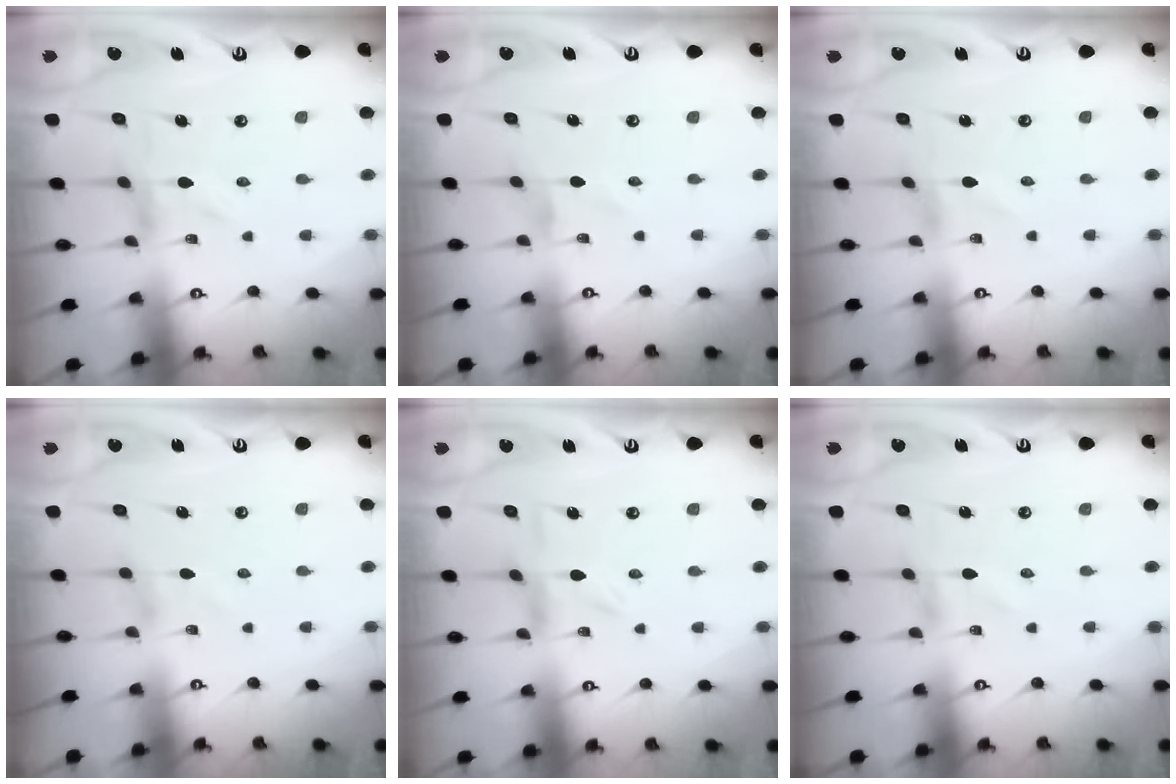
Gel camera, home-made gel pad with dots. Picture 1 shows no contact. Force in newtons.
{"total": 0.5, "press": 0.5, "slide": 0.2}
{"total": 0.8, "press": 0.8, "slide": 0.1}
{"total": 0.0}
{"total": 2.6, "press": 2.5, "slide": 0.4}
{"total": 0.5, "press": 0.5, "slide": 0.1}